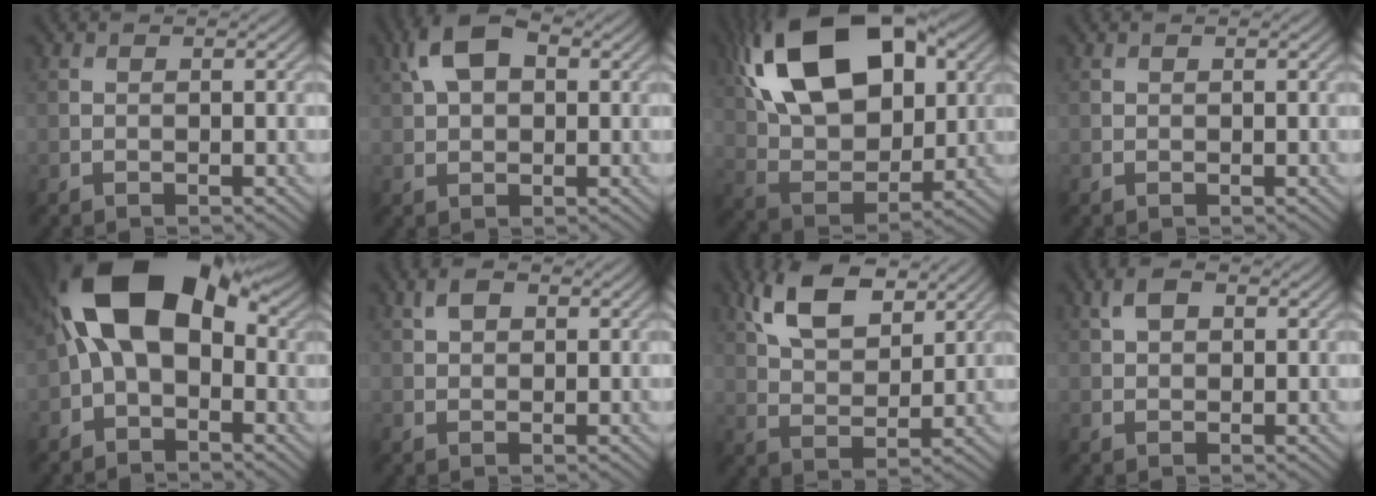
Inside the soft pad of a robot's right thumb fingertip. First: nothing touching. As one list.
[{"total": 7.0, "force": [2.6, 4.0, 5.2], "torque": [-0.110, 0.017, 0.039]}, {"total": 19.0, "force": [7.6, 10.8, 13.6], "torque": [-0.261, 0.033, 0.113]}, {"total": 0.0}, {"total": 15.2, "force": [2.3, 9.1, 12.0], "torque": [-0.207, 0.020, 0.020]}, {"total": 2.6, "force": [1.3, 1.6, 1.7], "torque": [-0.038, 0.004, 0.023]}, {"total": 9.6, "force": [5.5, 4.7, 6.4], "torque": [-0.141, 0.006, 0.107]}, {"total": 3.0, "force": [1.3, 1.7, 2.0], "torque": [-0.045, 0.004, 0.023]}]